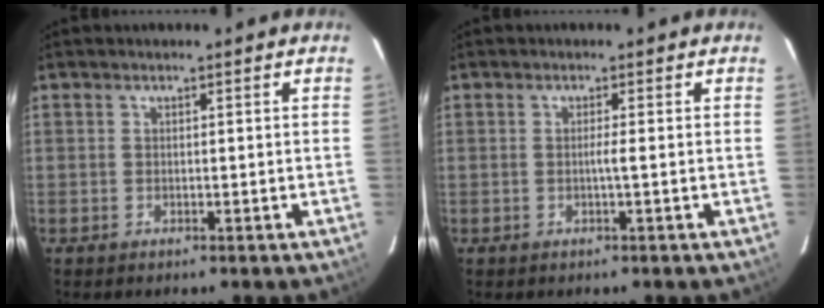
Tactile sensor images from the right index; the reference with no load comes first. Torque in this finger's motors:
{"motor_torque": [0.26, 0.01, 0.07, 0.02]}